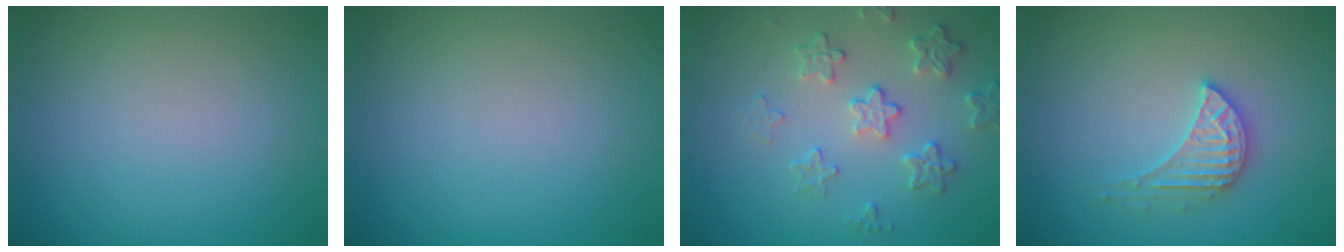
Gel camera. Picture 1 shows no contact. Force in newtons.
{"total": 0.0}
{"total": 3.1, "press": 3.0, "slide": 1.0}
{"total": 3.0, "press": 2.9, "slide": 0.4}